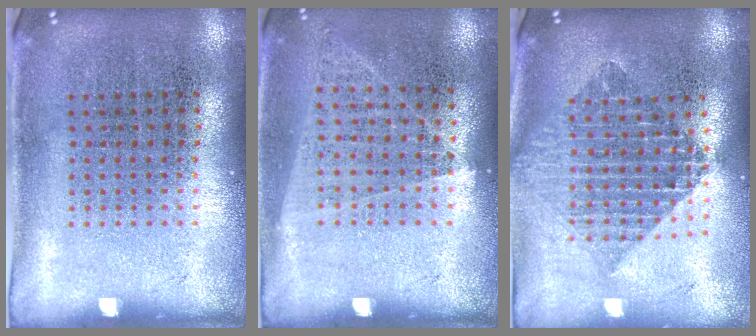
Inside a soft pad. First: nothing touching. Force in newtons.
{"total": 1.0, "press": 0.9, "slide": 0.5}
{"total": 2.1, "press": 1.7, "slide": 1.3}